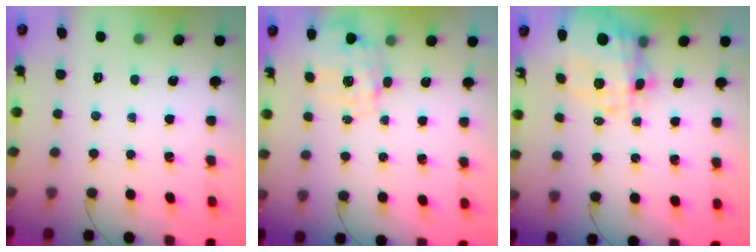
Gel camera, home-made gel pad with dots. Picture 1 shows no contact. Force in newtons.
{"total": 2.8, "press": 2.6, "slide": 0.9}
{"total": 8.8, "press": 8.2, "slide": 3.4}